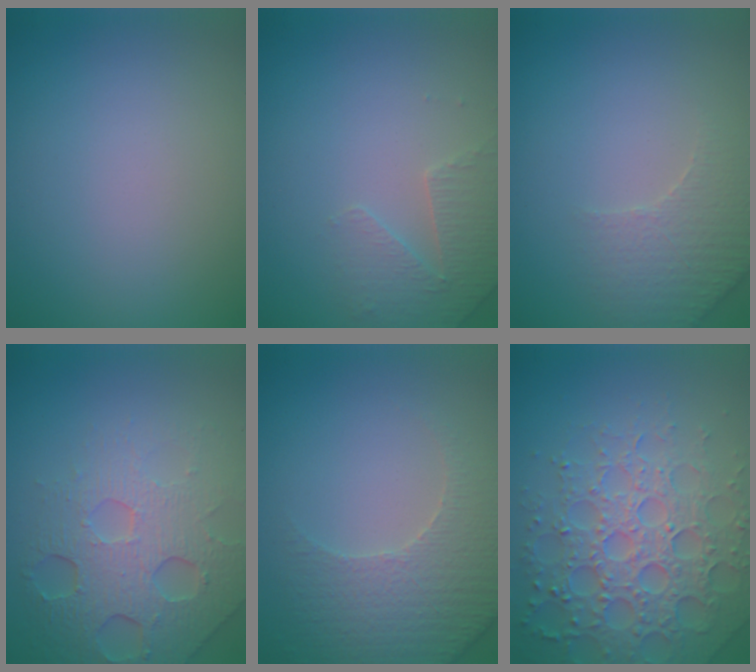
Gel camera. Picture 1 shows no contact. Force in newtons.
{"total": 2.8, "press": 2.7, "slide": 0.7}
{"total": 3.3, "press": 3.2, "slide": 0.9}
{"total": 7.3, "press": 5.1, "slide": 5.2}
{"total": 4.5, "press": 3.9, "slide": 2.4}
{"total": 7.3, "press": 7.1, "slide": 1.6}